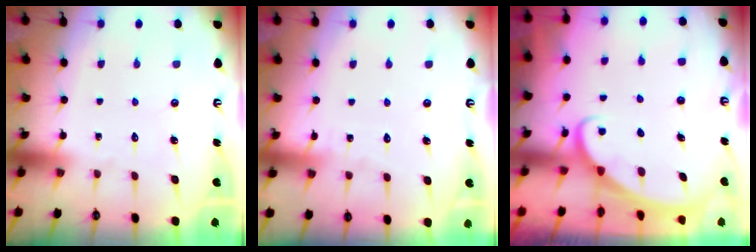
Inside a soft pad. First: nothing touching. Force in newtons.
{"total": 3.5, "press": 3.5, "slide": 0.3}
{"total": 2.5, "press": 2.5, "slide": 0.3}